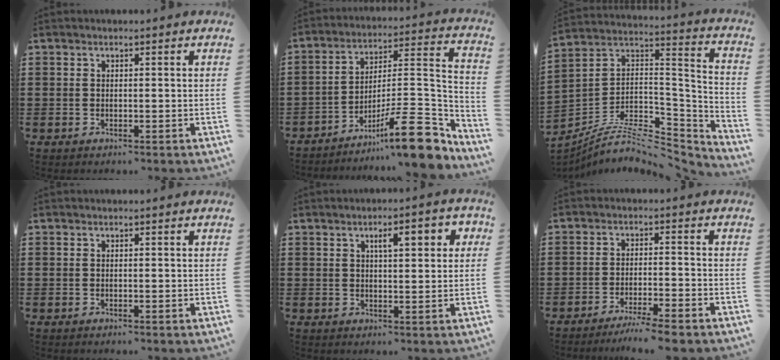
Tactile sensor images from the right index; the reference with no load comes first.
{"total": 14.7, "force": [-9.6, 3.8, 10.5], "torque": [-0.132, 0.035, -0.165]}
{"total": 8.8, "force": [-6.8, 3.3, 4.5], "torque": [-0.081, 0.009, -0.130]}
{"total": 0.0}
{"total": 4.6, "force": [1.6, 1.4, 4.0], "torque": [-0.059, 0.000, 0.019]}
{"total": 4.2, "force": [-3.8, -0.4, 1.6], "torque": [-0.035, -0.009, -0.078]}